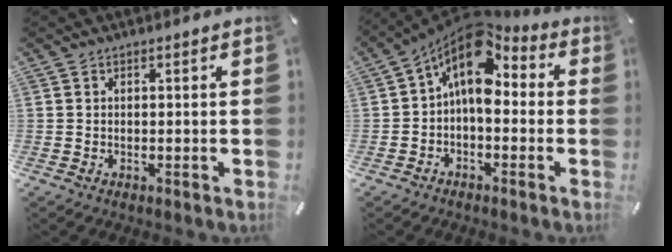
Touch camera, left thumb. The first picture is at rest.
{"total": 11.6, "force": [3.5, 7.0, 8.6], "torque": [-0.156, -0.032, 0.056]}